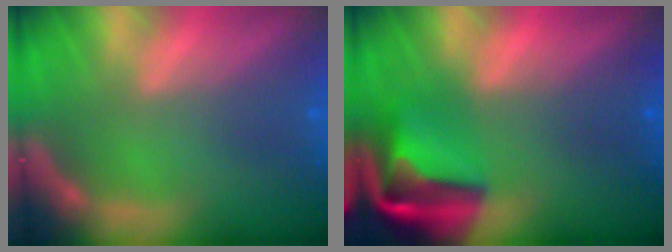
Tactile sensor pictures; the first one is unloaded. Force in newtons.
{"total": 8.4}